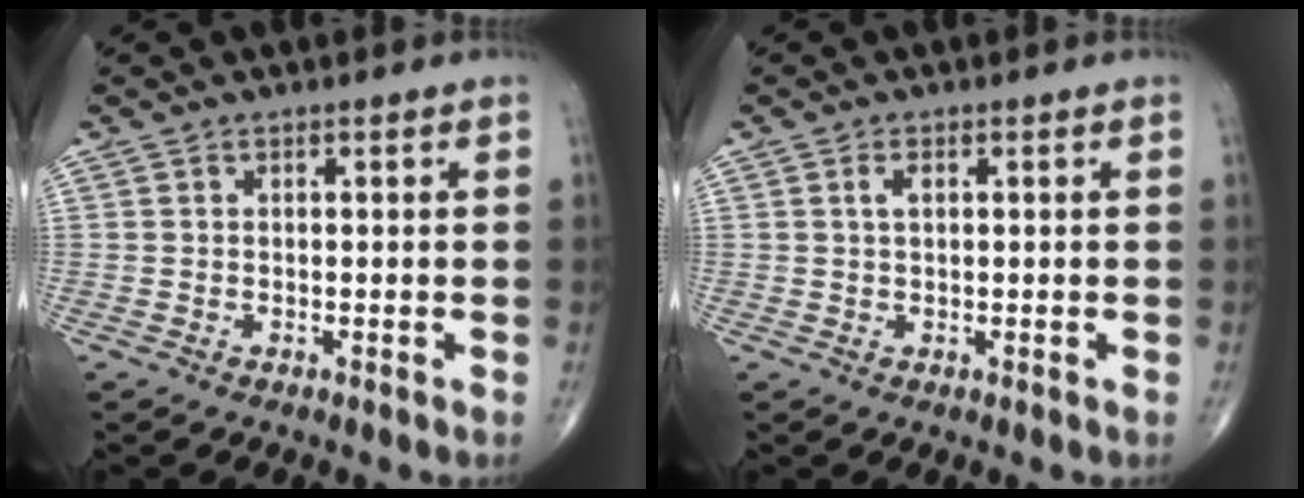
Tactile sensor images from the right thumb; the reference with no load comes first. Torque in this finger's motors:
{"motor_torque": [-0.05, 0.88, 0.21, 0.12, -0.01]}